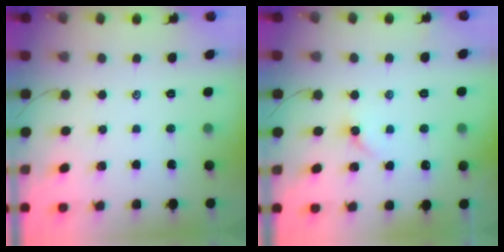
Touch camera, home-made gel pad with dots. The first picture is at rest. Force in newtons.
{"total": 2.6, "press": 2.6, "slide": 0.4}